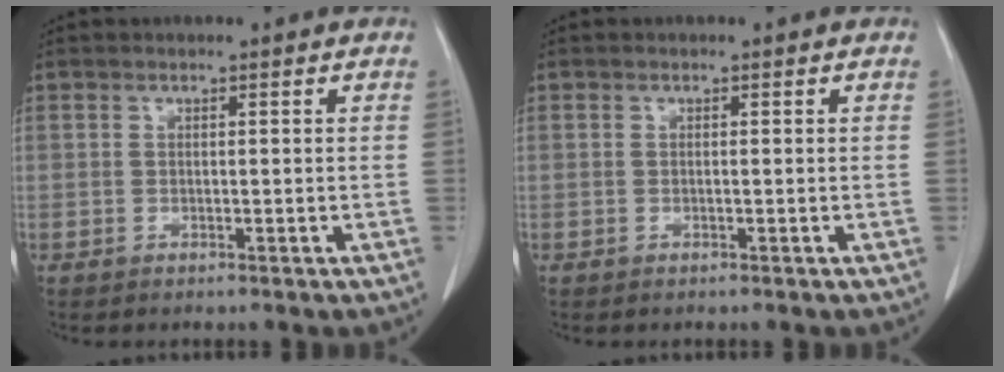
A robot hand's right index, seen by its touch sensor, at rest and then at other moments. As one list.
[{"total": 0.0}]